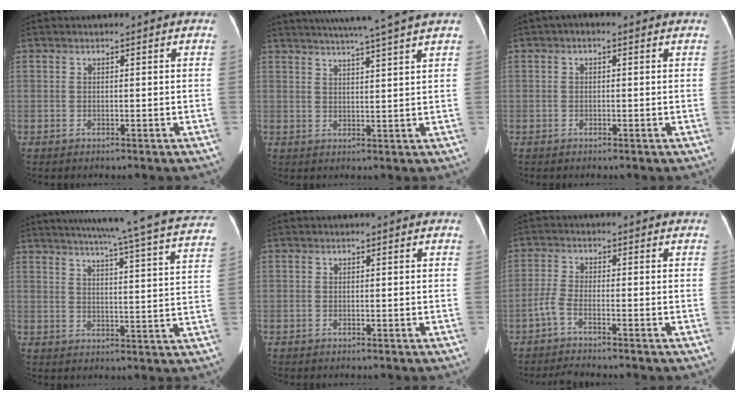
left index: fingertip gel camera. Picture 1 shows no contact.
{"total": 10.7, "force": [9.0, -1.5, 5.4], "torque": [-0.087, 0.007, 0.115]}
{"total": 0.9, "force": [0.1, 0.6, 0.7], "torque": [-0.011, 0.009, -0.004]}
{"total": 28.3, "force": [25.4, 0.3, 12.5], "torque": [-0.194, -0.054, 0.301]}
{"total": 0.0}
{"total": 3.7, "force": [-2.9, 0.3, 2.3], "torque": [-0.062, 0.000, -0.058]}